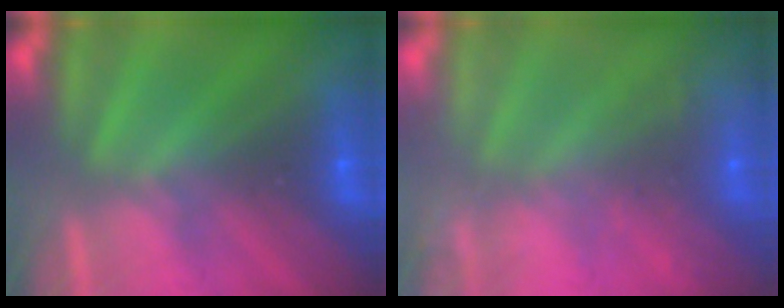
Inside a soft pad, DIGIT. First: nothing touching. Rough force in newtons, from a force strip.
{"total": 8.1}